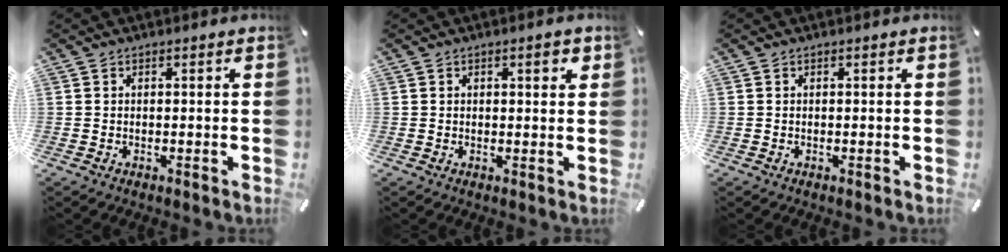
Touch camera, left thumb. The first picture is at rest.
{"total": 3.1, "force": [1.5, 1.1, 2.4], "torque": [-0.035, -0.002, 0.021]}
{"total": 0.0}